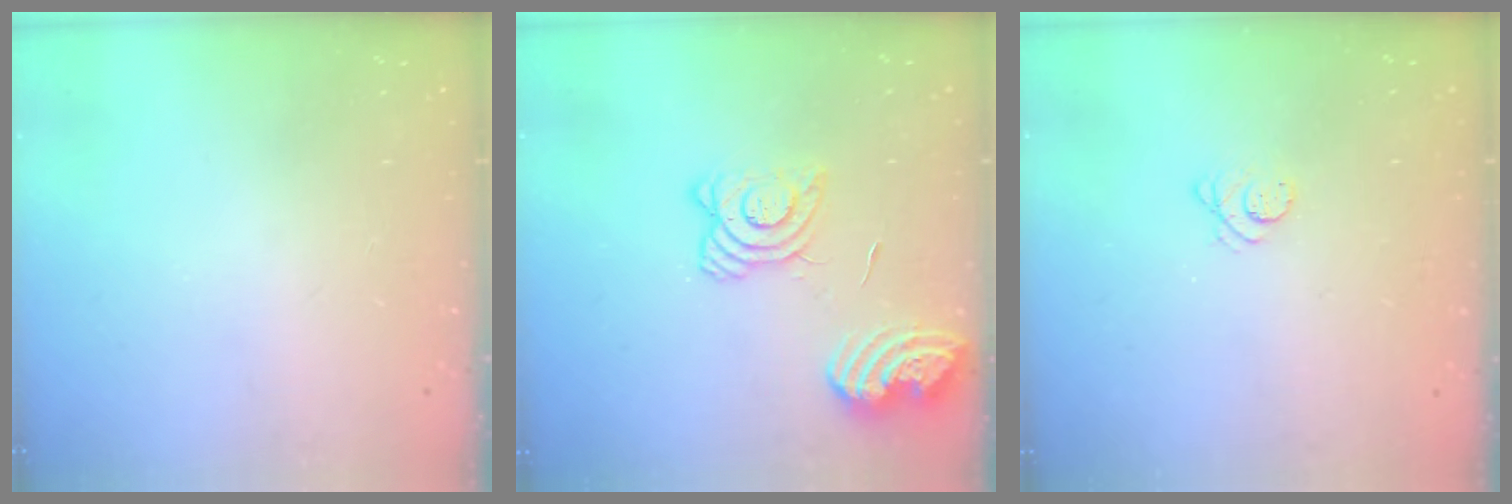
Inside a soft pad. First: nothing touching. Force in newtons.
{"total": 13.5, "press": 13.4, "slide": 1.5}
{"total": 3.2, "press": 3.2, "slide": 0.3}